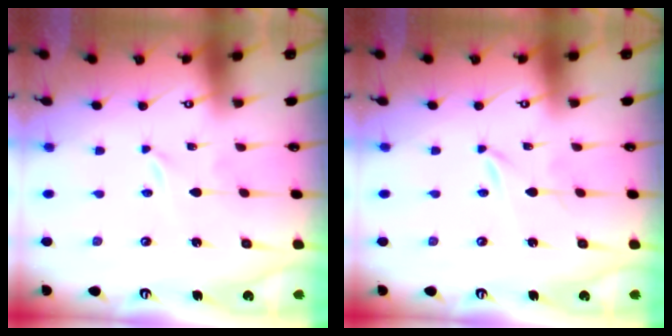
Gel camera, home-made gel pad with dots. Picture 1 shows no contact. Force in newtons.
{"total": 0.0}